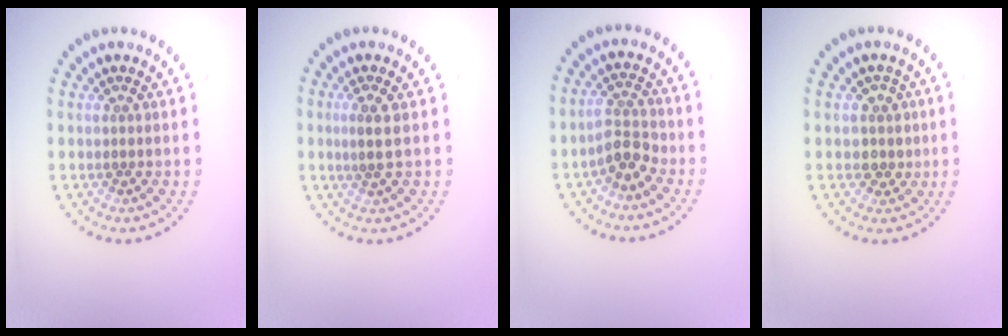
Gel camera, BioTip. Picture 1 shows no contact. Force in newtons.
{"total": 1.8, "press": 1.6, "slide": 0.8}
{"total": 2.6, "press": 2.4, "slide": 1.0}
{"total": 1.9, "press": 1.6, "slide": 1.0}